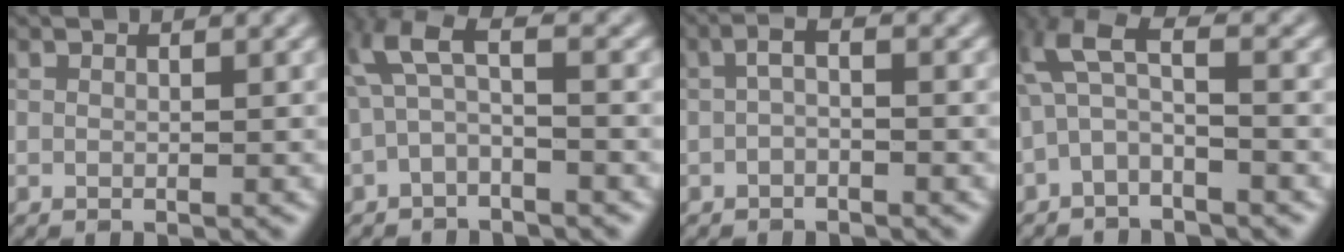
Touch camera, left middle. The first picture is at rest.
{"total": 3.5, "force": [-0.3, 1.1, 3.3], "torque": [-0.079, 0.017, -0.016]}
{"total": 1.4, "force": [-0.7, 0.4, 1.2], "torque": [-0.030, 0.004, -0.016]}
{"total": 3.9, "force": [-0.6, 1.4, 3.6], "torque": [-0.089, 0.017, -0.023]}